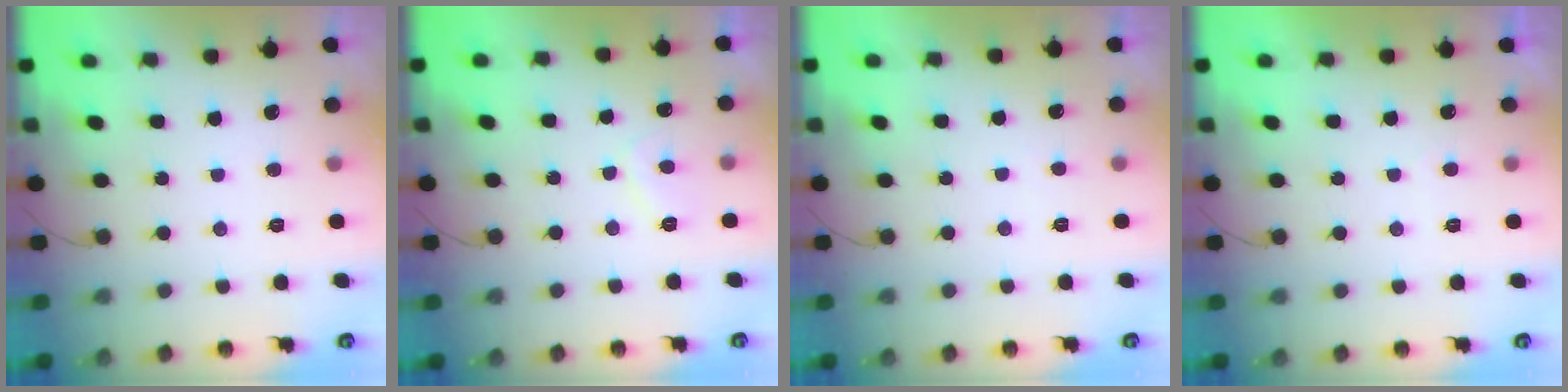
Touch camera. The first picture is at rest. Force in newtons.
{"total": 2.5, "press": 2.4, "slide": 0.8}
{"total": 1.2, "press": 1.1, "slide": 0.4}
{"total": 0.7, "press": 0.4, "slide": 0.6}